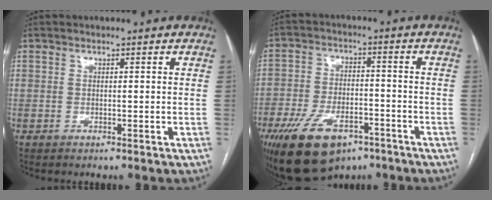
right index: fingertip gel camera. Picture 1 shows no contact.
{"total": 13.7, "force": [-8.3, 6.7, 8.5], "torque": [-0.161, -0.001, -0.136]}